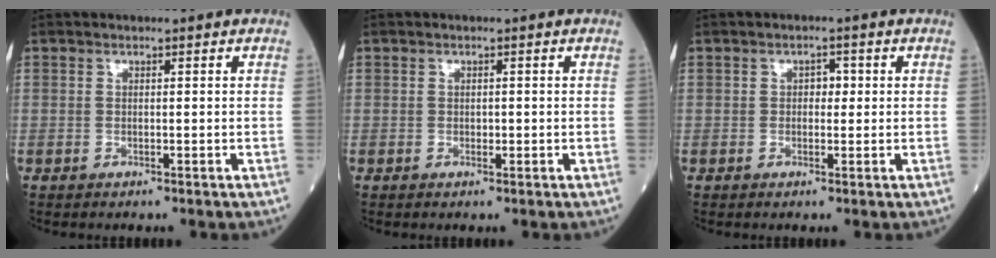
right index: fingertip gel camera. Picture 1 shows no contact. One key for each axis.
{"total": 0.6, "fx": -0.1, "fy": 0.4, "fz": 0.5, "tx": -0.008, "ty": 0.001, "tz": 0.000}
{"total": 1.7, "fx": 0.2, "fy": 1.1, "fz": 1.2, "tx": -0.012, "ty": 0.005, "tz": 0.000}